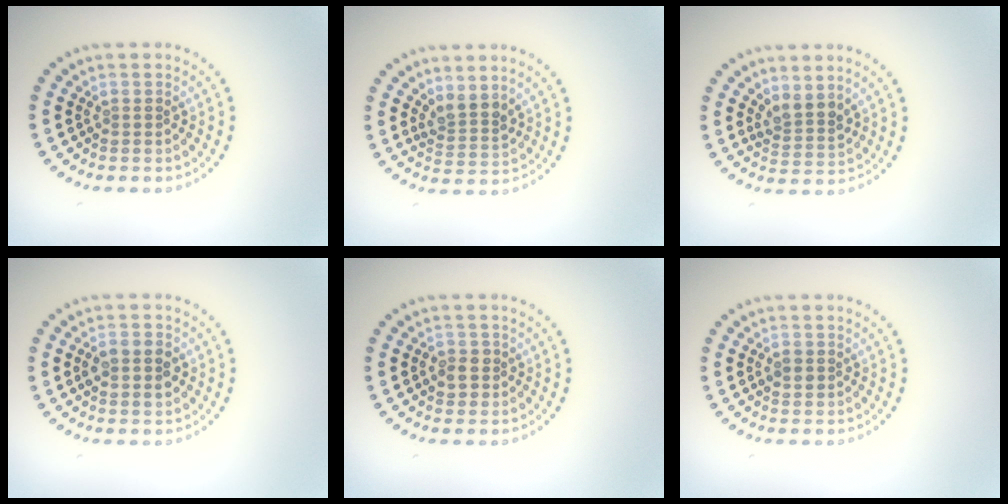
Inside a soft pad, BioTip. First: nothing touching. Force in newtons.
{"total": 2.3, "press": 1.8, "slide": 1.5}
{"total": 2.2, "press": 1.9, "slide": 1.2}
{"total": 2.7, "press": 2.7, "slide": 0.1}
{"total": 1.7, "press": 1.7, "slide": 0.4}
{"total": 1.1, "press": 1.1, "slide": 0.2}